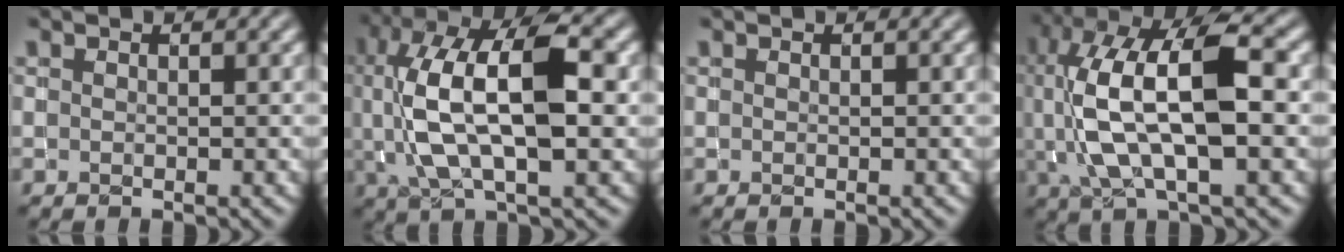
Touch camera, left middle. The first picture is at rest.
{"total": 10.8, "force": [0.7, 4.6, 9.7], "torque": [-0.184, 0.015, 0.010]}
{"total": 0.0}
{"total": 11.2, "force": [0.4, 4.5, 10.3], "torque": [-0.205, 0.014, 0.006]}